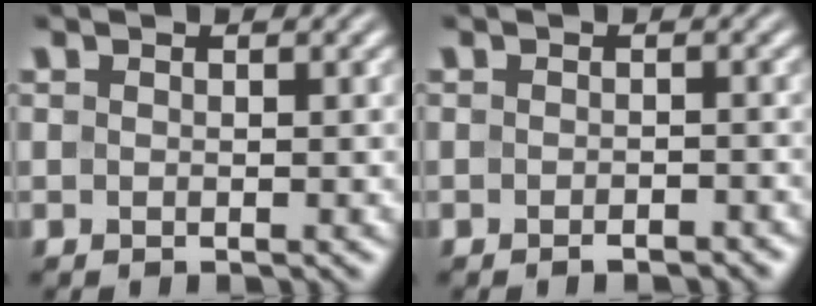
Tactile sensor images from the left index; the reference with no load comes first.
{"total": 1.4, "force": [-1.1, 0.3, 0.8], "torque": [-0.009, 0.000, -0.014]}